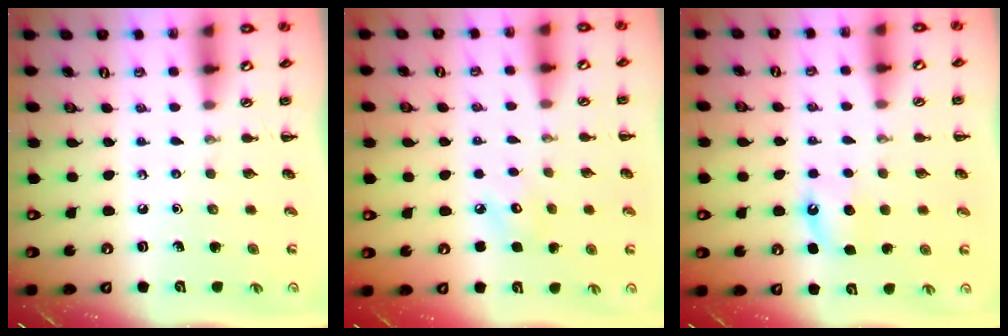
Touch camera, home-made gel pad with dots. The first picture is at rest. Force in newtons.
{"total": 4.4, "press": 4.3, "slide": 0.8}
{"total": 4.9, "press": 4.6, "slide": 1.6}